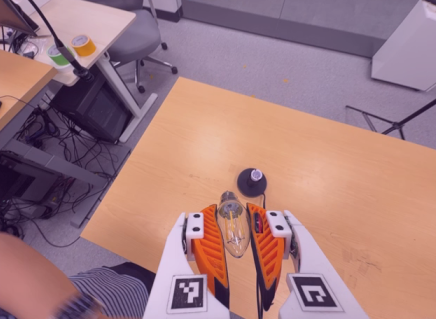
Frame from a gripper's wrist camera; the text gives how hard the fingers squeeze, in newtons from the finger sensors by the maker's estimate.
{"total": 22.9, "left": 26.3, "right": 19.5}